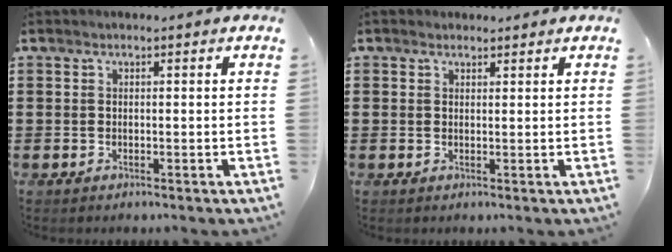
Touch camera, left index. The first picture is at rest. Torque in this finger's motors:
{"motor_torque": [1.05, -1.09, -0.47, -0.18]}